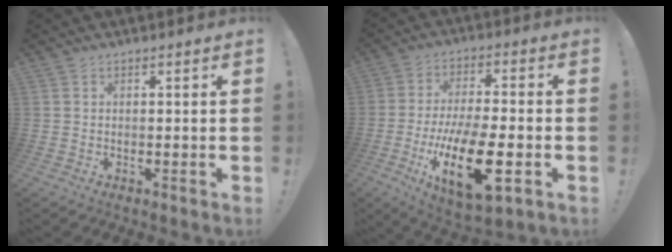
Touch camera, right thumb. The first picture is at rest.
{"total": 20.3, "force": [-6.8, 7.8, 17.5], "torque": [-0.304, 0.018, -0.103]}